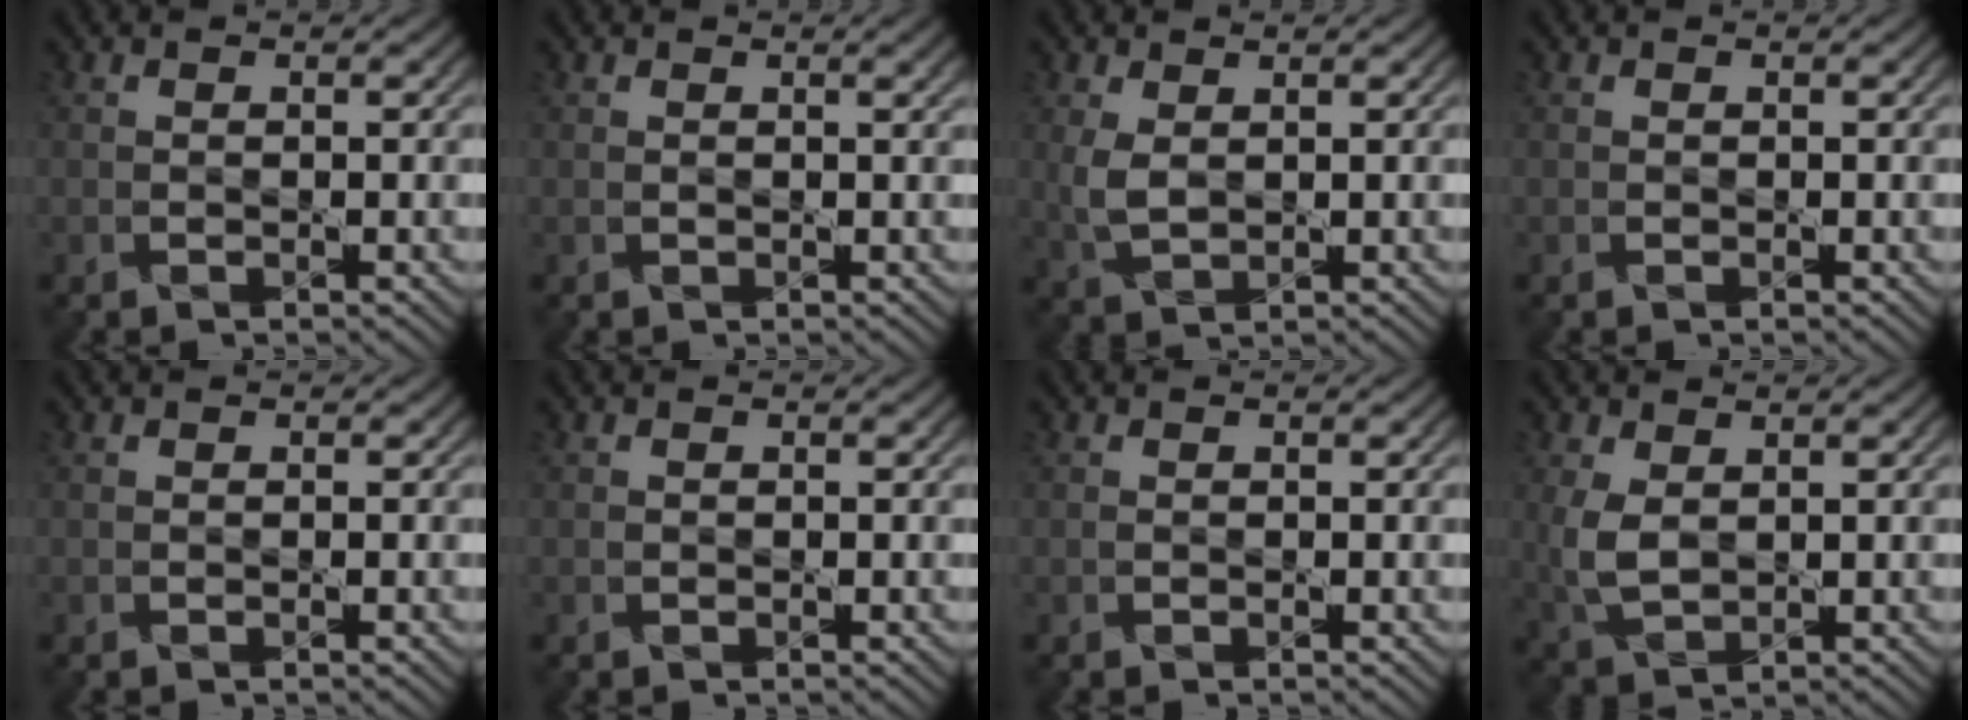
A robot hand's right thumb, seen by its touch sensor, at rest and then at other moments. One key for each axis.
{"total": 0.8, "fx": 0.5, "fy": 0.2, "fz": 0.6, "tx": -0.014, "ty": 0.002, "tz": 0.008}
{"total": 3.2, "fx": 0.8, "fy": 1.9, "fz": 2.5, "tx": -0.069, "ty": 0.003, "tz": 0.016}
{"total": 0.0}
{"total": 0.0}
{"total": 0.0}
{"total": 0.0}
{"total": 4.4, "fx": 0.8, "fy": 2.6, "fz": 3.4, "tx": -0.094, "ty": 0.000, "tz": 0.018}